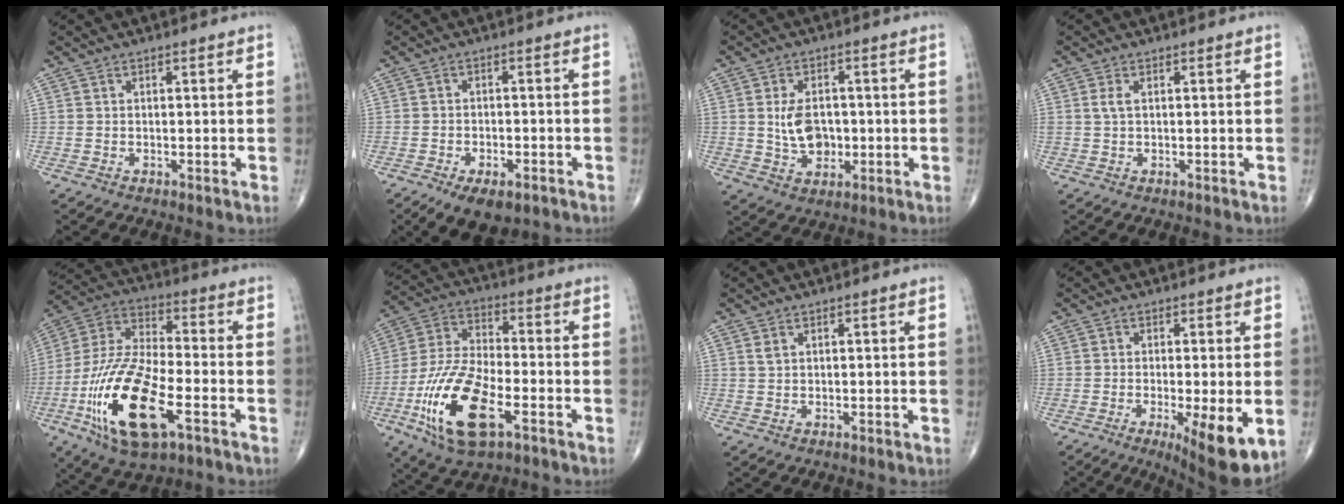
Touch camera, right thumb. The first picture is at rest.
{"total": 8.2, "force": [-5.1, 4.1, 4.9], "torque": [-0.063, 0.013, -0.076]}
{"total": 7.4, "force": [-0.1, 5.1, 5.3], "torque": [-0.074, 0.000, 0.007]}
{"total": 1.8, "force": [0.5, 0.8, 1.5], "torque": [-0.037, 0.006, 0.013]}
{"total": 22.2, "force": [-8.2, 8.9, 18.5], "torque": [-0.386, 0.017, -0.145]}
{"total": 18.5, "force": [-7.3, 7.9, 15.0], "torque": [-0.305, 0.017, -0.132]}
{"total": 0.9, "force": [0.5, 0.5, 0.6], "torque": [-0.012, 0.005, 0.012]}
{"total": 11.4, "force": [-3.3, 2.8, 10.5], "torque": [-0.152, -0.024, -0.046]}